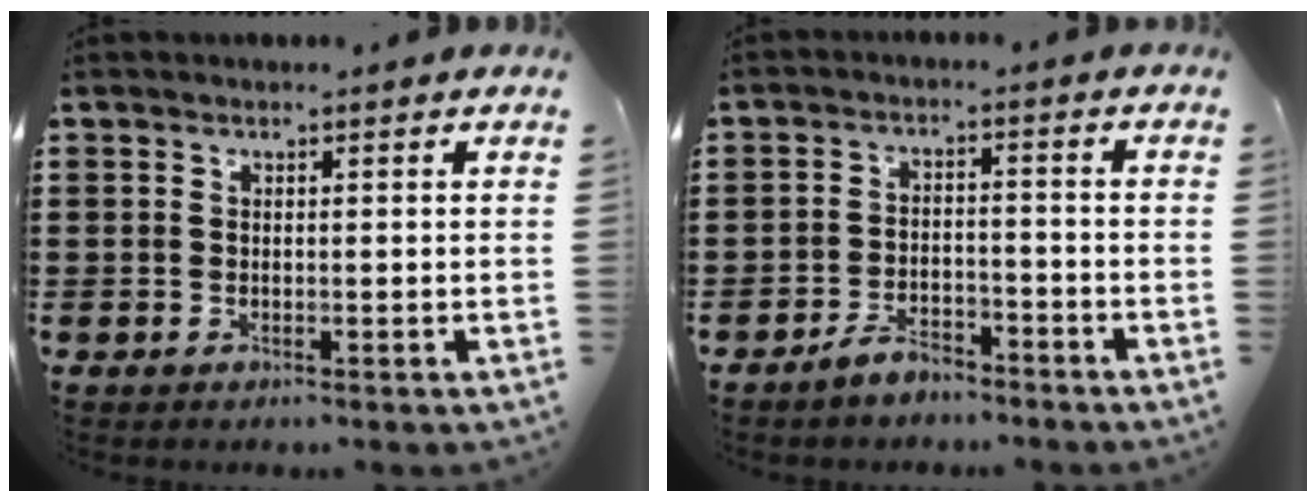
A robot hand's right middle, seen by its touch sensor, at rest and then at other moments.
{"total": 3.7, "force": [-3.5, 1.1, 0.7], "torque": [-0.014, 0.009, -0.069]}